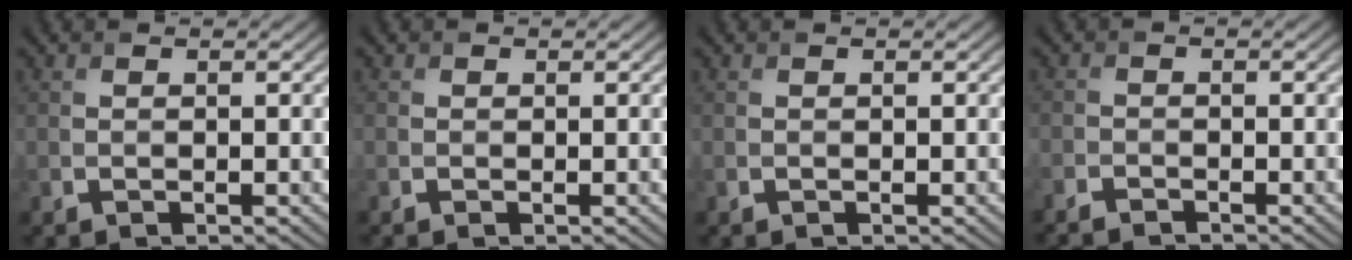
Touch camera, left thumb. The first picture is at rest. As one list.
[{"total": 0.7, "force": [-0.6, 0.4, 0.2], "torque": [-0.006, -0.003, -0.013]}, {"total": 0.0}, {"total": 2.5, "force": [-2.4, 0.2, 0.8], "torque": [-0.016, -0.008, -0.051]}]